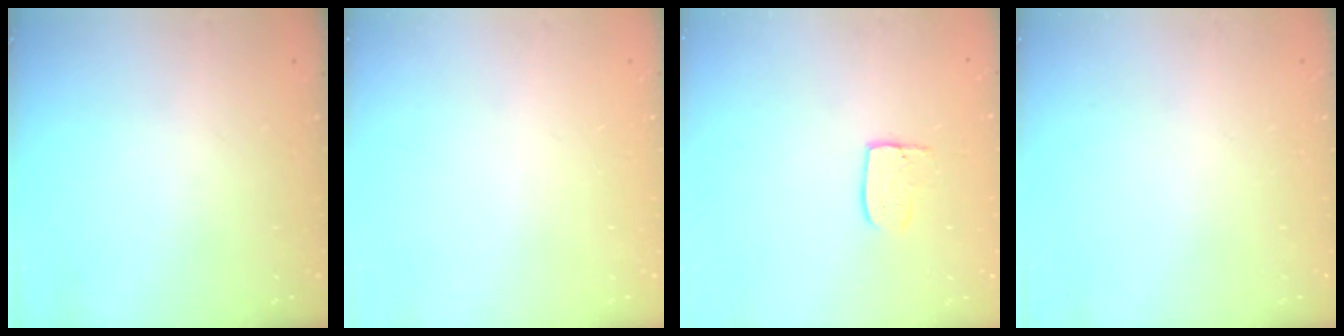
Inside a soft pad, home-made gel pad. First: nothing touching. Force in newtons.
{"total": 0.0}
{"total": 5.9, "press": 5.9, "slide": 0.3}
{"total": 0.0}